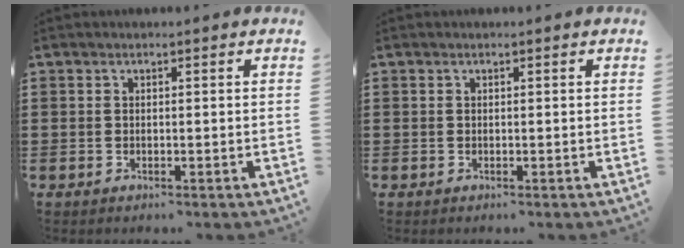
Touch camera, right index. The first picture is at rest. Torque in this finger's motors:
{"motor_torque": [0.03, -0.01, 0.00, 0.00]}